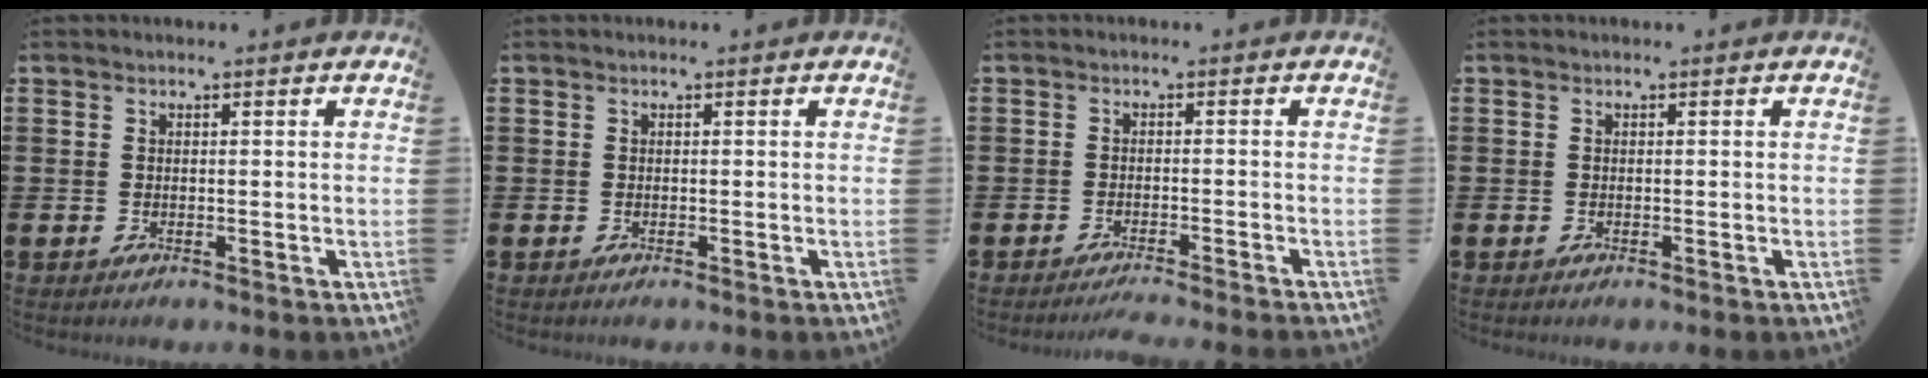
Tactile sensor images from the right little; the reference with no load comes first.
{"total": 0.0}
{"total": 1.6, "force": [-1.5, -0.3, 0.4], "torque": [-0.003, -0.001, -0.028]}
{"total": 0.0}